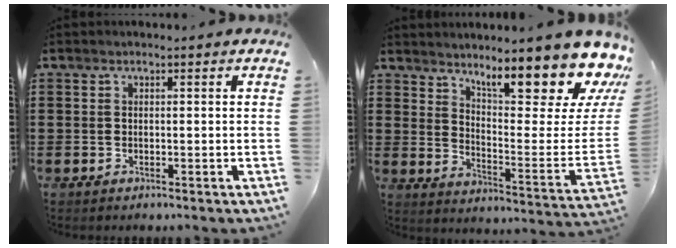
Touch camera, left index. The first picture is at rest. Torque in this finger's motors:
{"motor_torque": [2.14, 0.00, 0.53, 0.21]}